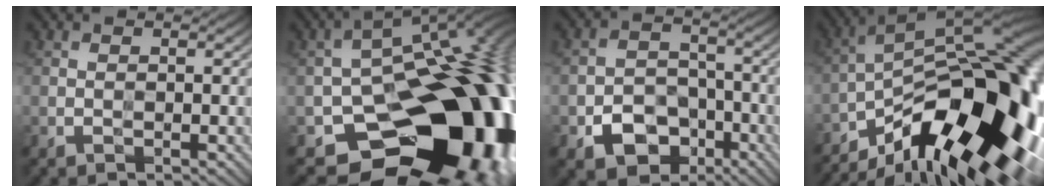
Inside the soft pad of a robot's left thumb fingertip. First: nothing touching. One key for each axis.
{"total": 20.7, "fx": -7.0, "fy": 13.7, "fz": 13.9, "tx": -0.170, "ty": -0.043, "tz": -0.093}
{"total": 7.4, "fx": -4.0, "fy": 5.1, "fz": 3.6, "tx": -0.066, "ty": -0.015, "tz": -0.072}
{"total": 20.7, "fx": -10.0, "fy": 7.9, "fz": 16.3, "tx": -0.247, "ty": -0.005, "tz": -0.163}